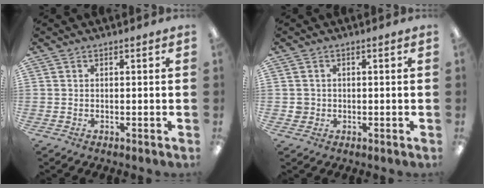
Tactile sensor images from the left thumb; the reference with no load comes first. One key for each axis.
{"total": 2.3, "fx": -0.1, "fy": 2.3, "fz": 0.2, "tx": 0.002, "ty": 0.002, "tz": -0.006}